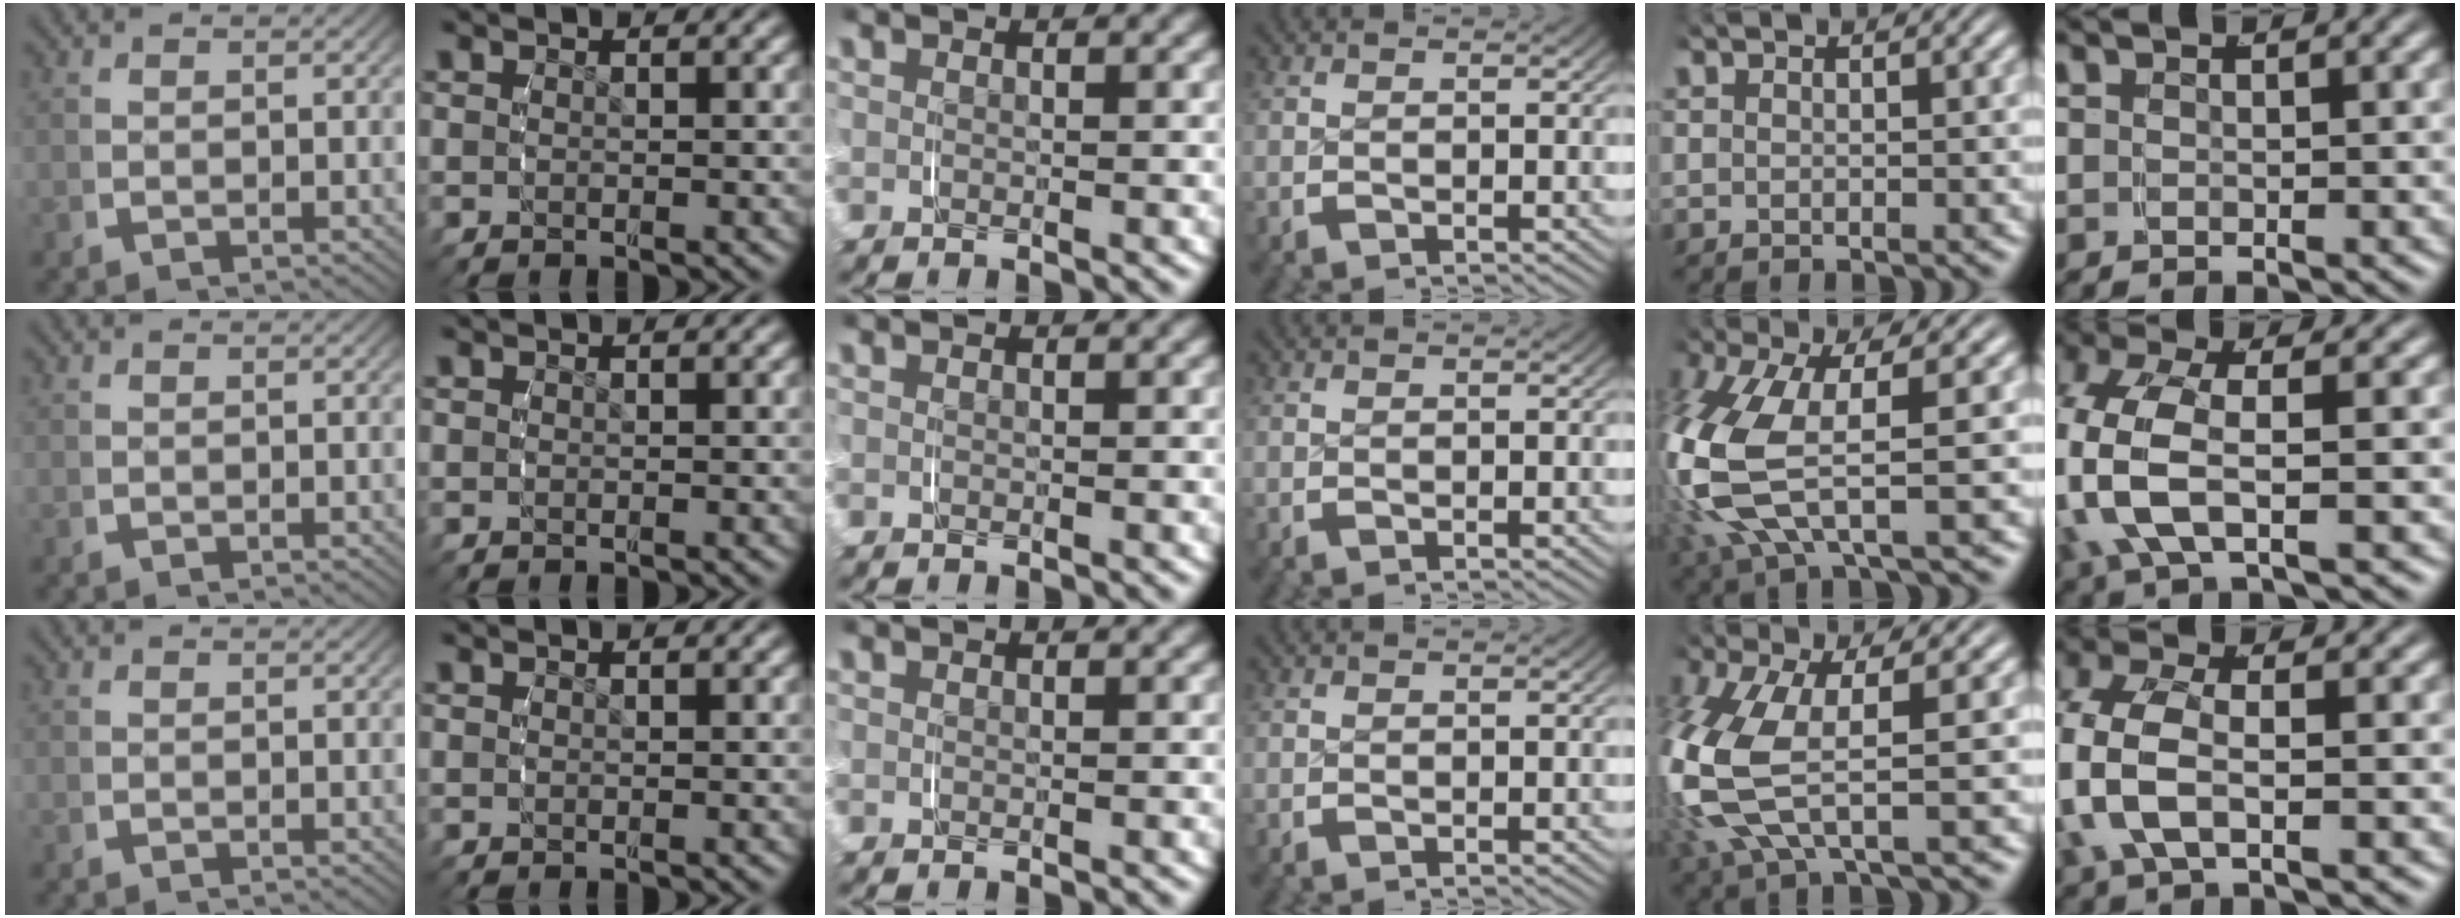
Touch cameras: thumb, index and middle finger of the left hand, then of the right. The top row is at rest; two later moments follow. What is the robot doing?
{"motion": "grasp_and_lifting", "object": "shoes"}